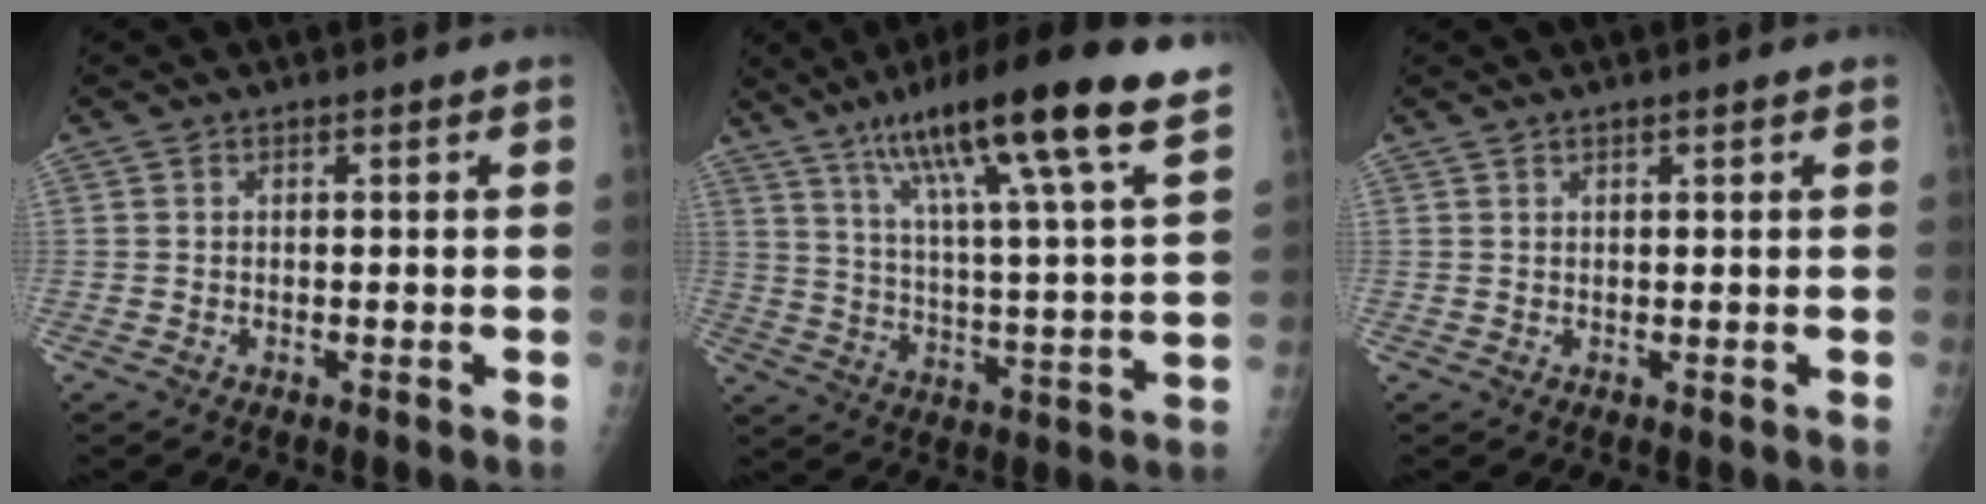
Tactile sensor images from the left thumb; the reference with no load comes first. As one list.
[{"total": 21.3, "force": [13.6, 1.7, 16.3], "torque": [-0.246, -0.033, 0.212]}, {"total": 0.9, "force": [0.7, 0.1, 0.5], "torque": [-0.006, -0.001, 0.012]}]